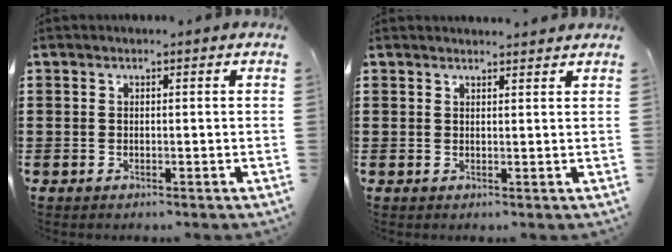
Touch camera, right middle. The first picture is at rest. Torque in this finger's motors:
{"motor_torque": [-0.42, -0.22, -0.04, 0.00]}